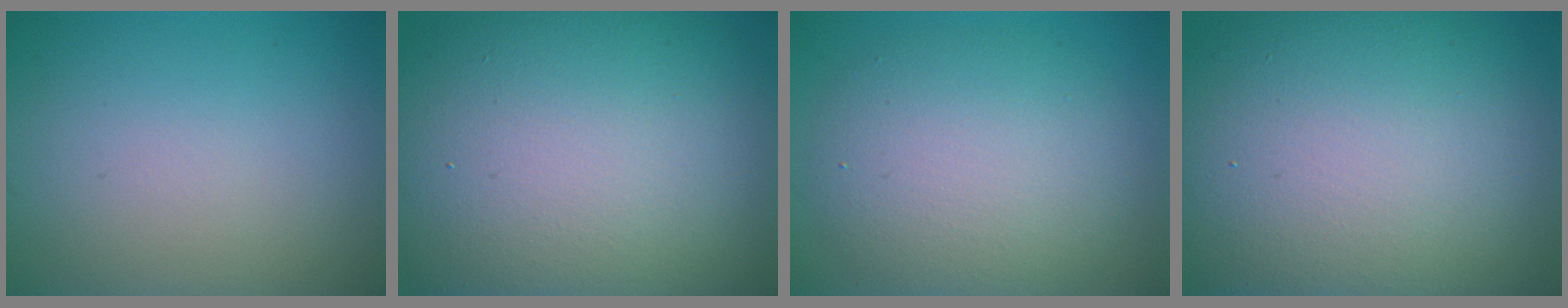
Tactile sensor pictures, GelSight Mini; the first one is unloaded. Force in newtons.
{"total": 17.8, "press": 17.8, "slide": 0.7}
{"total": 7.1, "press": 7.1, "slide": 0.5}
{"total": 16.3, "press": 16.2, "slide": 1.4}